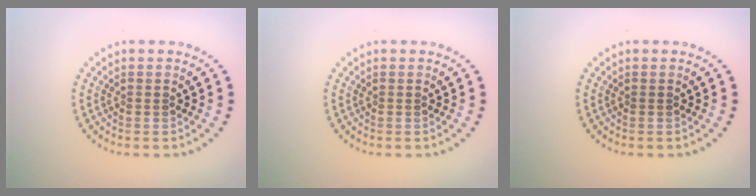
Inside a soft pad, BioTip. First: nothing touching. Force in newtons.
{"total": 0.0}
{"total": 0.0}